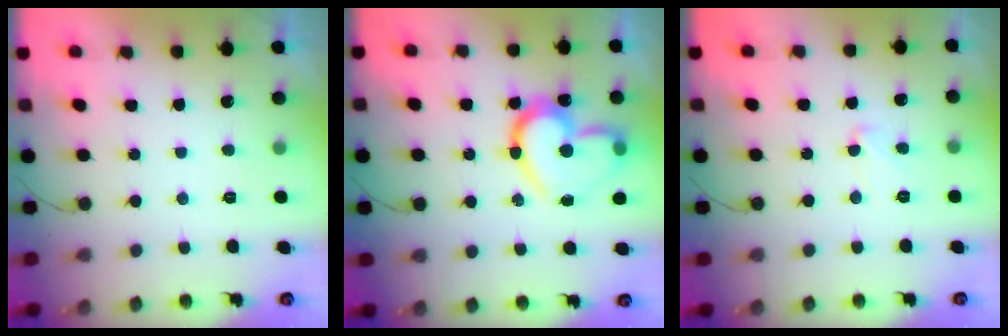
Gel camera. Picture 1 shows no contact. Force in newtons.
{"total": 19.4, "press": 19.3, "slide": 1.8}
{"total": 5.9, "press": 5.9, "slide": 0.4}